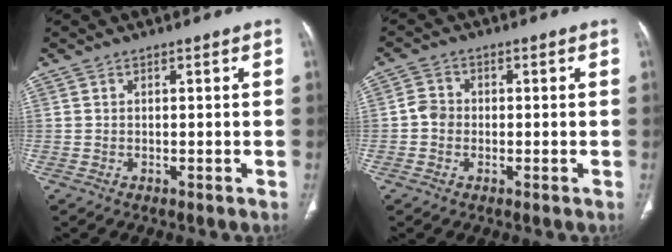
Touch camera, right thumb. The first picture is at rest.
{"total": 2.9, "force": [-0.6, 2.5, 1.2], "torque": [-0.011, 0.007, -0.018]}